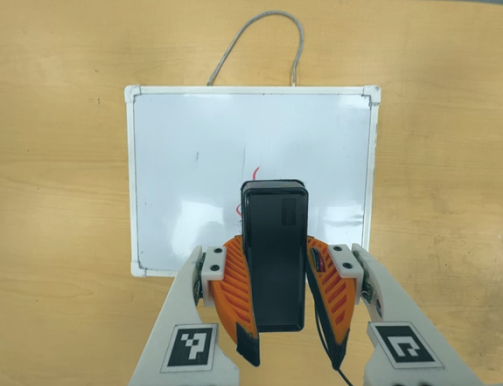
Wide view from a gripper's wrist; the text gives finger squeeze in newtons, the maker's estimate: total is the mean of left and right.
{"total": 9.2, "left": 8.0, "right": 10.3}